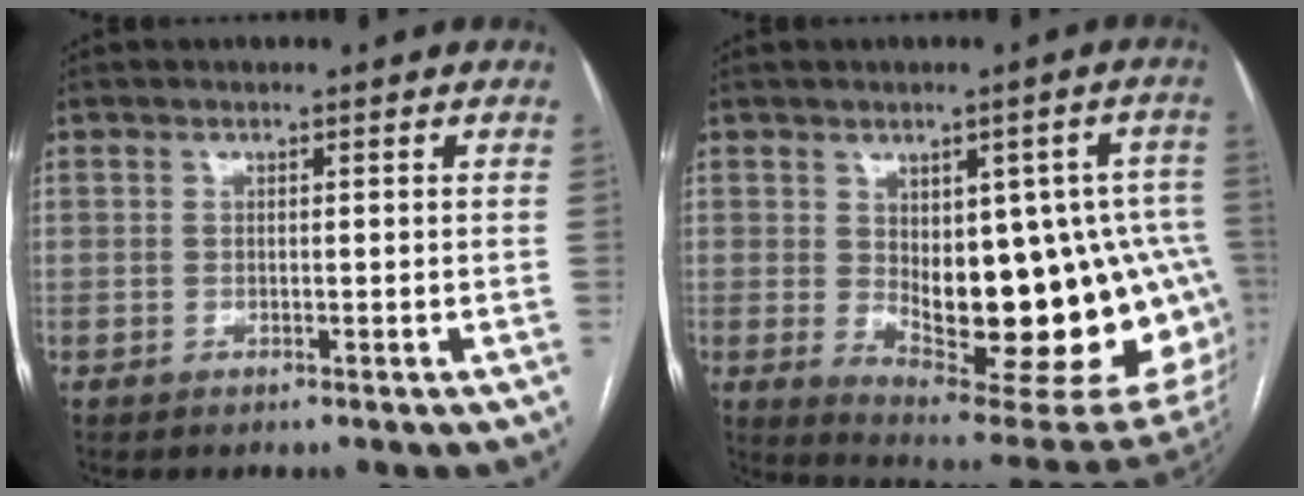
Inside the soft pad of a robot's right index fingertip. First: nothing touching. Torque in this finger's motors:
{"motor_torque": [1.43, -0.71, 0.77, 0.13]}